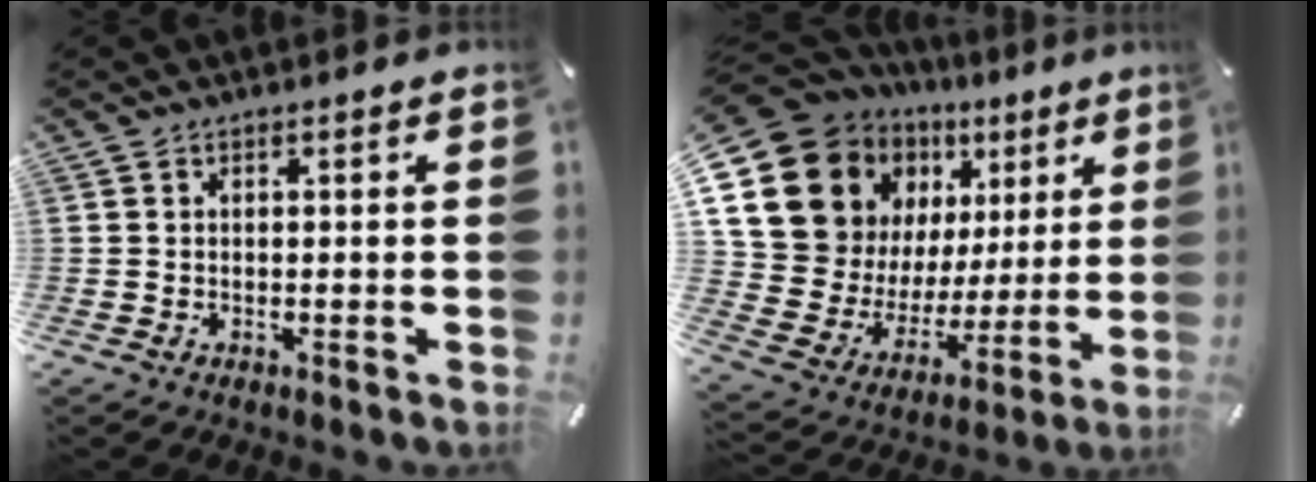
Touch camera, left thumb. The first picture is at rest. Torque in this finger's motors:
{"motor_torque": [2.37, 0.93, 1.42, -1.35, 0.57]}